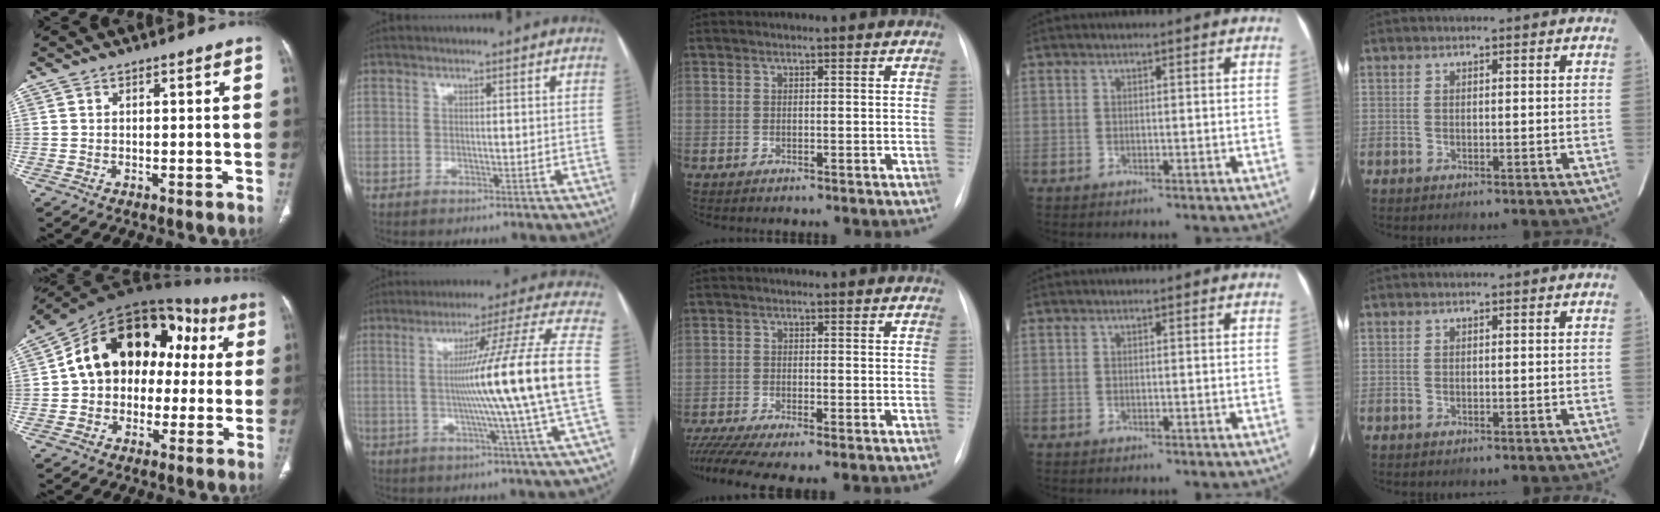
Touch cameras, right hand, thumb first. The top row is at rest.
{"thumb": {"total": 21.4, "force": [2.8, 15.0, 15.0], "torque": [-0.194, 0.056, 0.037]}, "index": {"total": 17.7, "force": [-0.6, -3.3, 17.3], "torque": [-0.258, -0.007, -0.020]}, "middle": {"total": 6.8, "force": [-5.2, 0.6, 4.4], "torque": [-0.081, -0.010, -0.088]}}